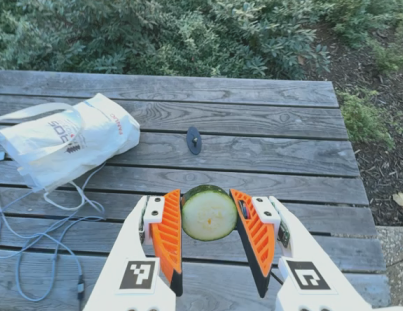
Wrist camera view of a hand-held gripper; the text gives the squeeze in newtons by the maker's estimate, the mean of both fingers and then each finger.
{"total": 9.6, "left": 9.1, "right": 10.1}